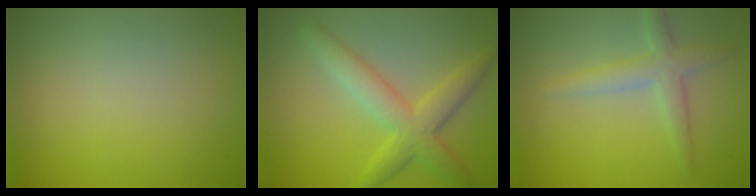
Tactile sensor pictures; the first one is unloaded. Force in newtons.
{"total": 4.6, "press": 4.6, "slide": 0.1}
{"total": 2.9, "press": 2.9, "slide": 0.1}